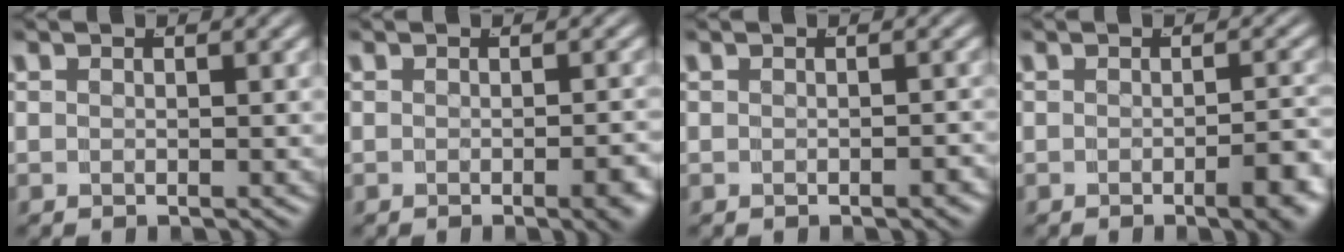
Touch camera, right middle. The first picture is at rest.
{"total": 1.6, "force": [-0.9, 0.0, 1.3], "torque": [-0.017, 0.005, -0.017]}
{"total": 0.6, "force": [-0.6, 0.0, 0.3], "torque": [-0.004, 0.003, -0.011]}
{"total": 2.6, "force": [-1.4, 0.3, 2.2], "torque": [-0.026, 0.006, -0.027]}